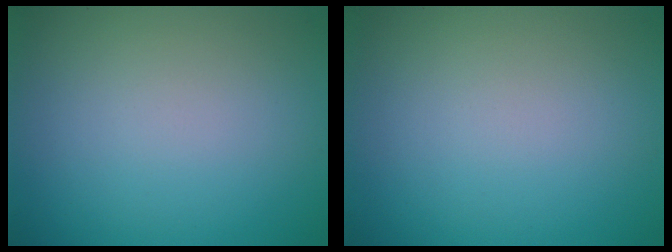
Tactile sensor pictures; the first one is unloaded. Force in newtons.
{"total": 0.0}